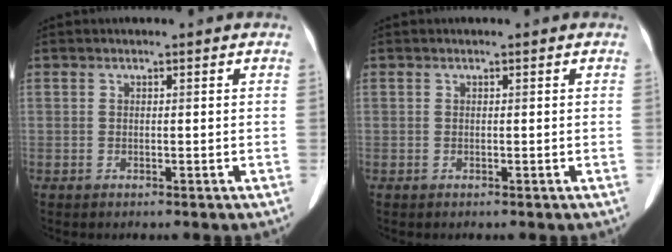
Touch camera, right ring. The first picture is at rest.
{"total": 0.0}